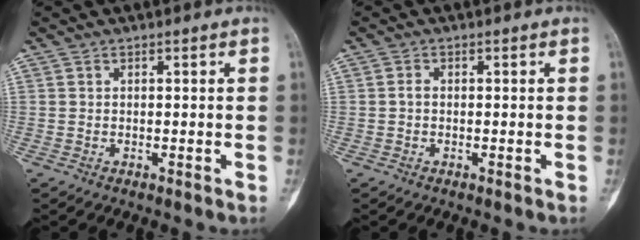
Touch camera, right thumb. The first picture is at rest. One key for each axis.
{"total": 0.9, "fx": -0.2, "fy": 0.6, "fz": 0.7, "tx": -0.011, "ty": 0.001, "tz": -0.007}